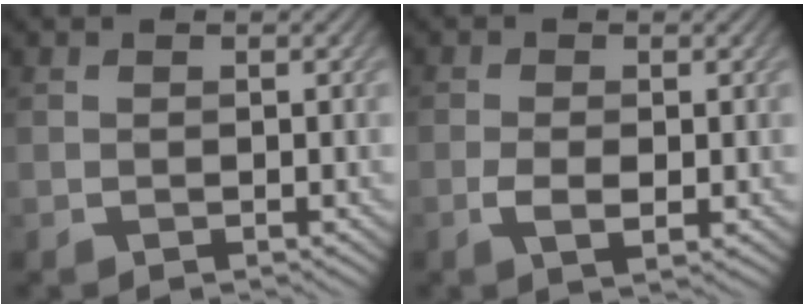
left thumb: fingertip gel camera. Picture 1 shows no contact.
{"total": 2.7, "force": [-0.7, 1.3, 2.3], "torque": [-0.049, -0.005, -0.014]}